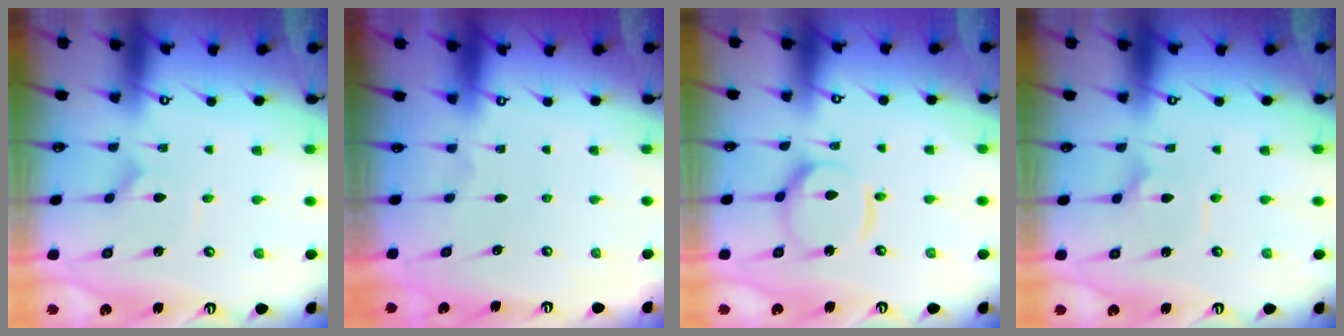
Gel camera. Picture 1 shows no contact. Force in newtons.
{"total": 0.0}
{"total": 10.5, "press": 10.5, "slide": 1.0}
{"total": 2.4, "press": 2.4, "slide": 0.1}